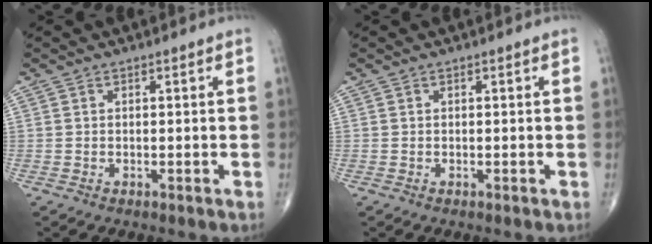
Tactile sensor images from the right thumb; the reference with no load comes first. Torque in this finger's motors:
{"motor_torque": [-0.01, -0.01, 0.07, 0.09, 0.01]}